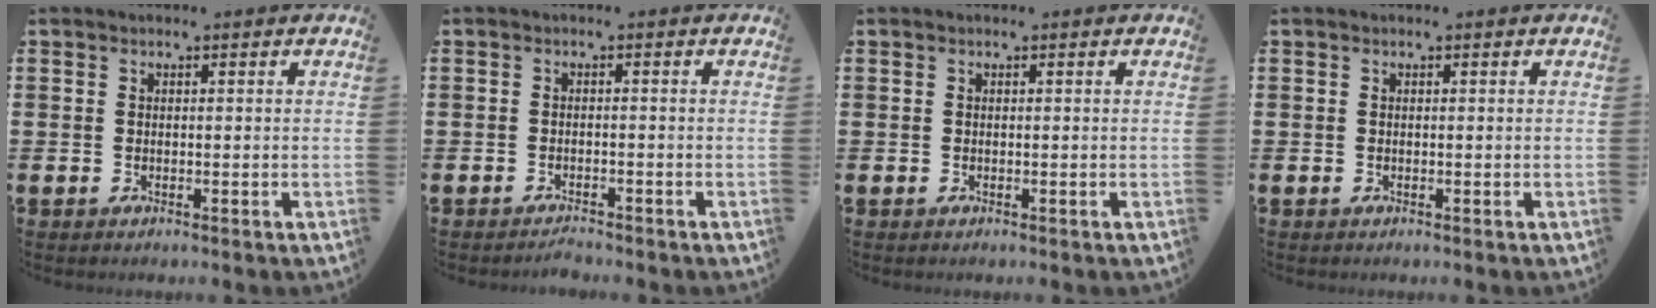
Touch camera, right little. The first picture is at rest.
{"total": 1.2, "force": [-1.2, 0.0, 0.1], "torque": [-0.005, 0.001, -0.024]}
{"total": 0.0}
{"total": 0.0}